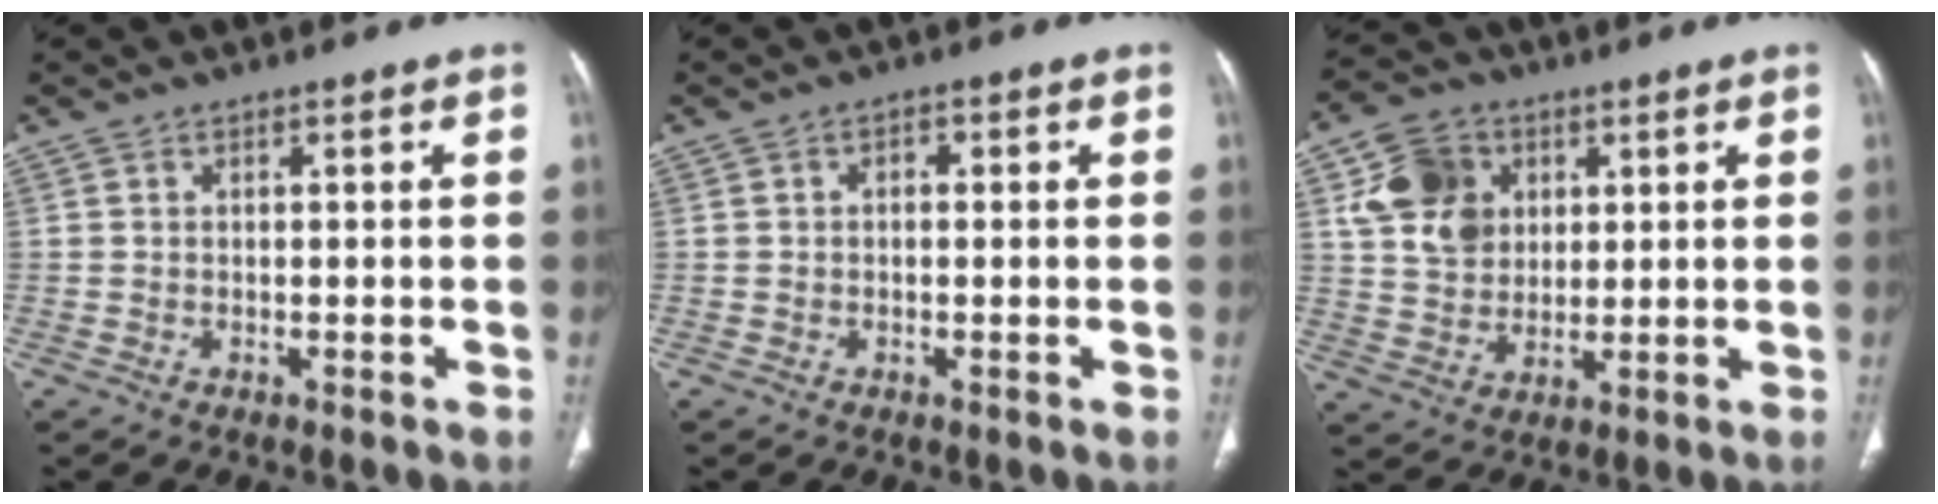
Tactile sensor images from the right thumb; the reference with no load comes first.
{"total": 2.2, "force": [0.2, 1.3, 1.7], "torque": [-0.020, 0.008, -0.001]}
{"total": 11.7, "force": [3.7, 9.4, 5.9], "torque": [-0.079, -0.006, 0.073]}